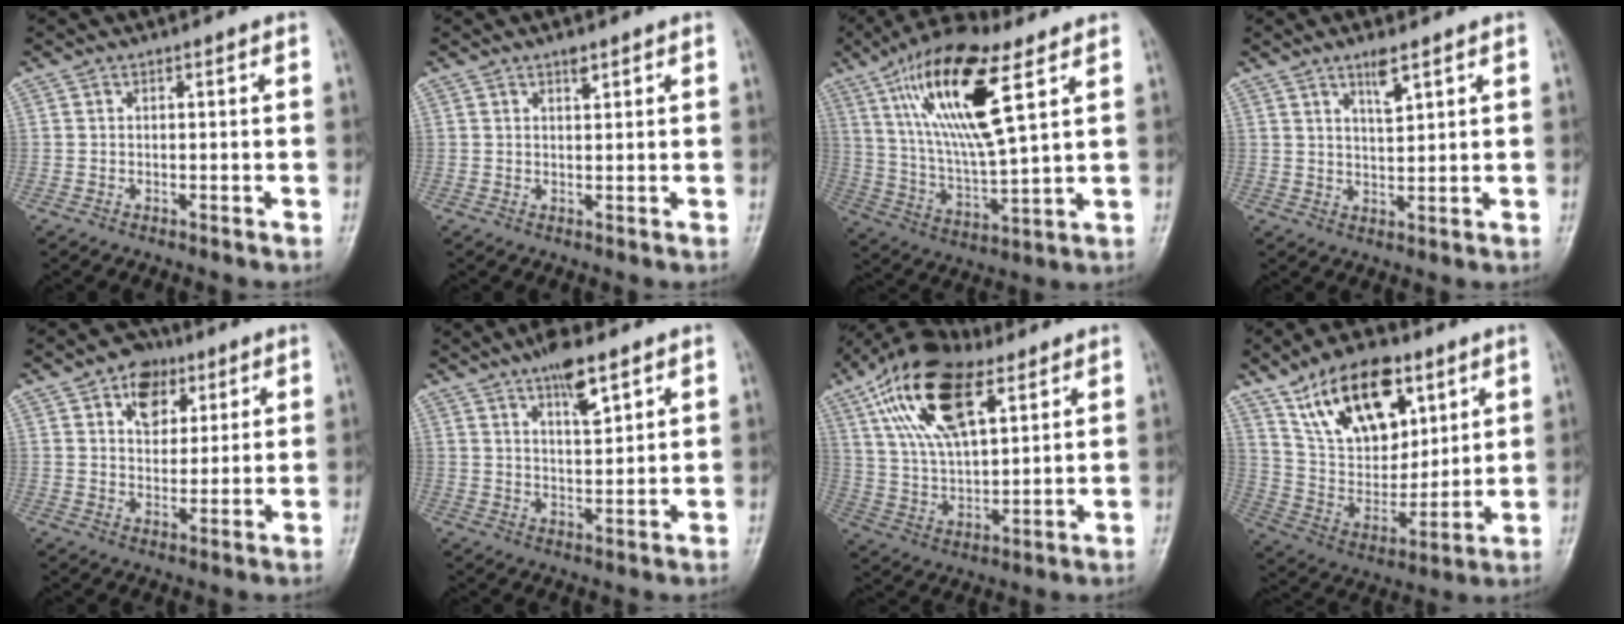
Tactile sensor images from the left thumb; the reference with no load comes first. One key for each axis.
{"total": 1.6, "fx": 1.1, "fy": 0.6, "fz": 0.9, "tx": -0.009, "ty": -0.006, "tz": 0.018}
{"total": 19.7, "fx": 8.8, "fy": 5.6, "fz": 16.8, "tx": -0.313, "ty": -0.024, "tz": 0.161}
{"total": 4.2, "fx": 2.7, "fy": 1.0, "fz": 3.1, "tx": -0.052, "ty": -0.017, "tz": 0.050}
{"total": 7.9, "fx": 3.7, "fy": 5.7, "fz": 4.0, "tx": -0.029, "ty": -0.011, "tz": 0.056}
{"total": 7.3, "fx": 4.5, "fy": 2.2, "fz": 5.3, "tx": -0.078, "ty": -0.024, "tz": 0.073}
{"total": 19.5, "fx": 9.5, "fy": 9.0, "fz": 14.4, "tx": -0.247, "ty": -0.015, "tz": 0.172}
{"total": 20.3, "fx": 10.7, "fy": 11.4, "fz": 13.0, "tx": -0.168, "ty": -0.043, "tz": 0.198}